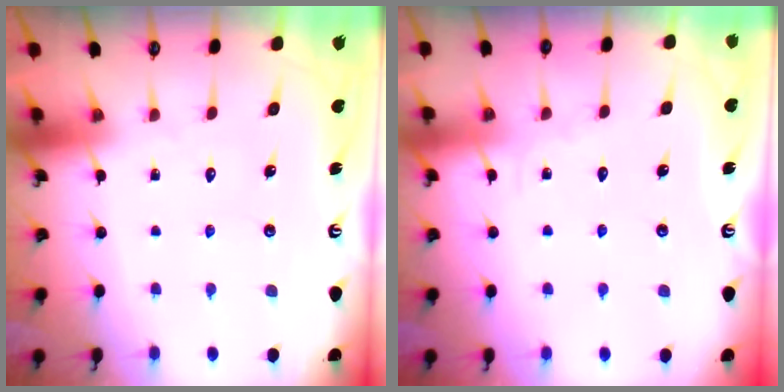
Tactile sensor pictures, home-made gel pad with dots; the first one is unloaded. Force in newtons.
{"total": 2.6, "press": 2.6, "slide": 0.2}